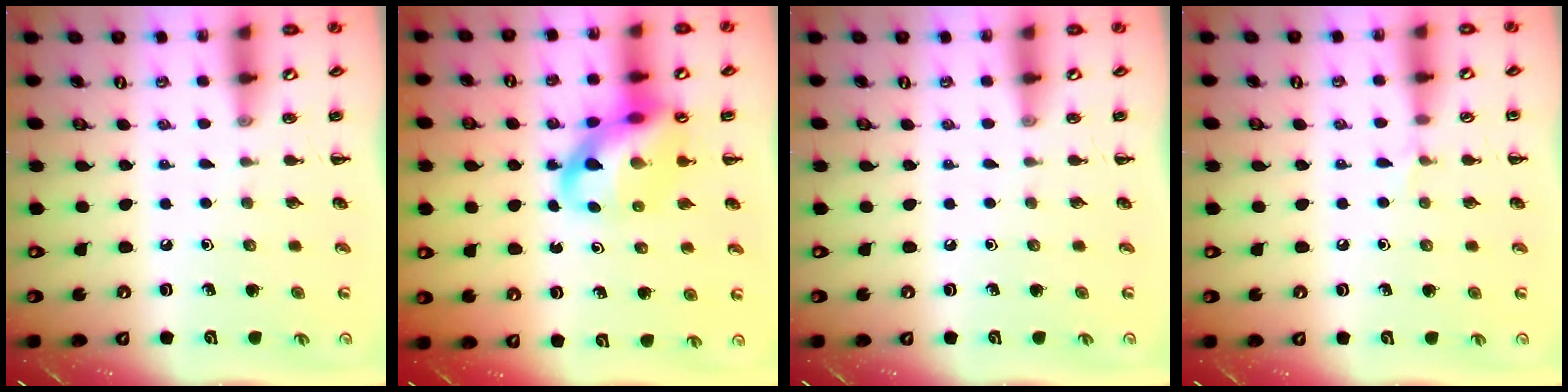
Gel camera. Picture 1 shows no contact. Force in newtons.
{"total": 14.2, "press": 13.7, "slide": 3.7}
{"total": 0.0}
{"total": 4.0, "press": 3.7, "slide": 1.3}